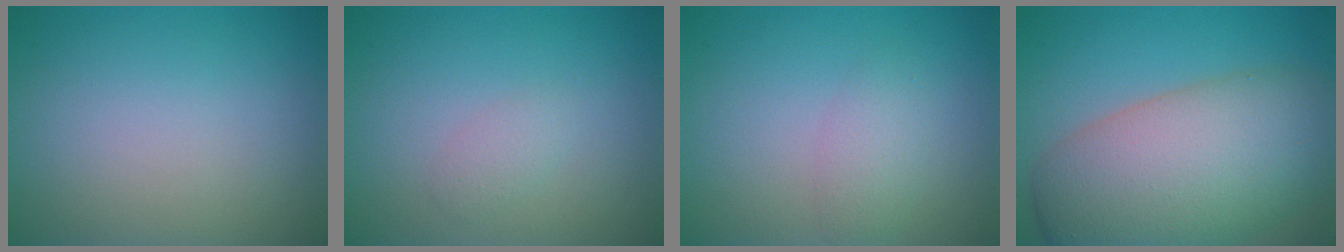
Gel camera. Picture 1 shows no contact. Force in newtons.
{"total": 1.1, "press": 1.1, "slide": 0.1}
{"total": 2.0, "press": 2.0, "slide": 0.1}
{"total": 12.2, "press": 12.1, "slide": 0.6}